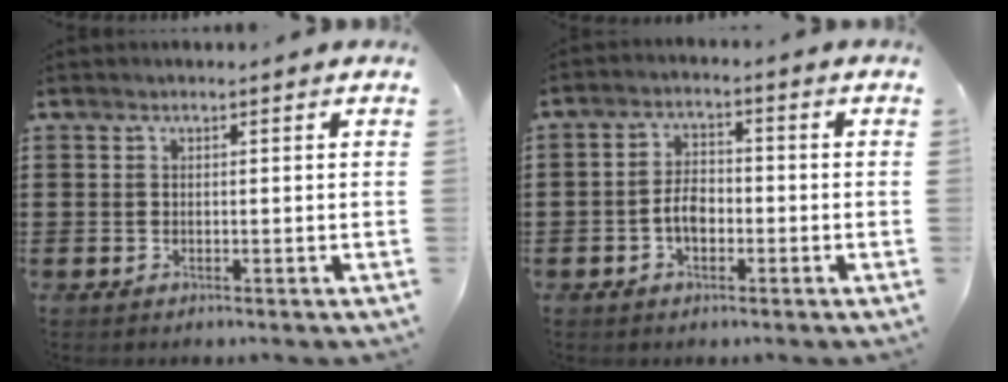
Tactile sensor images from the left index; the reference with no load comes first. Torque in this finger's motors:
{"motor_torque": [0.30, 0.28, 0.20, 0.05]}